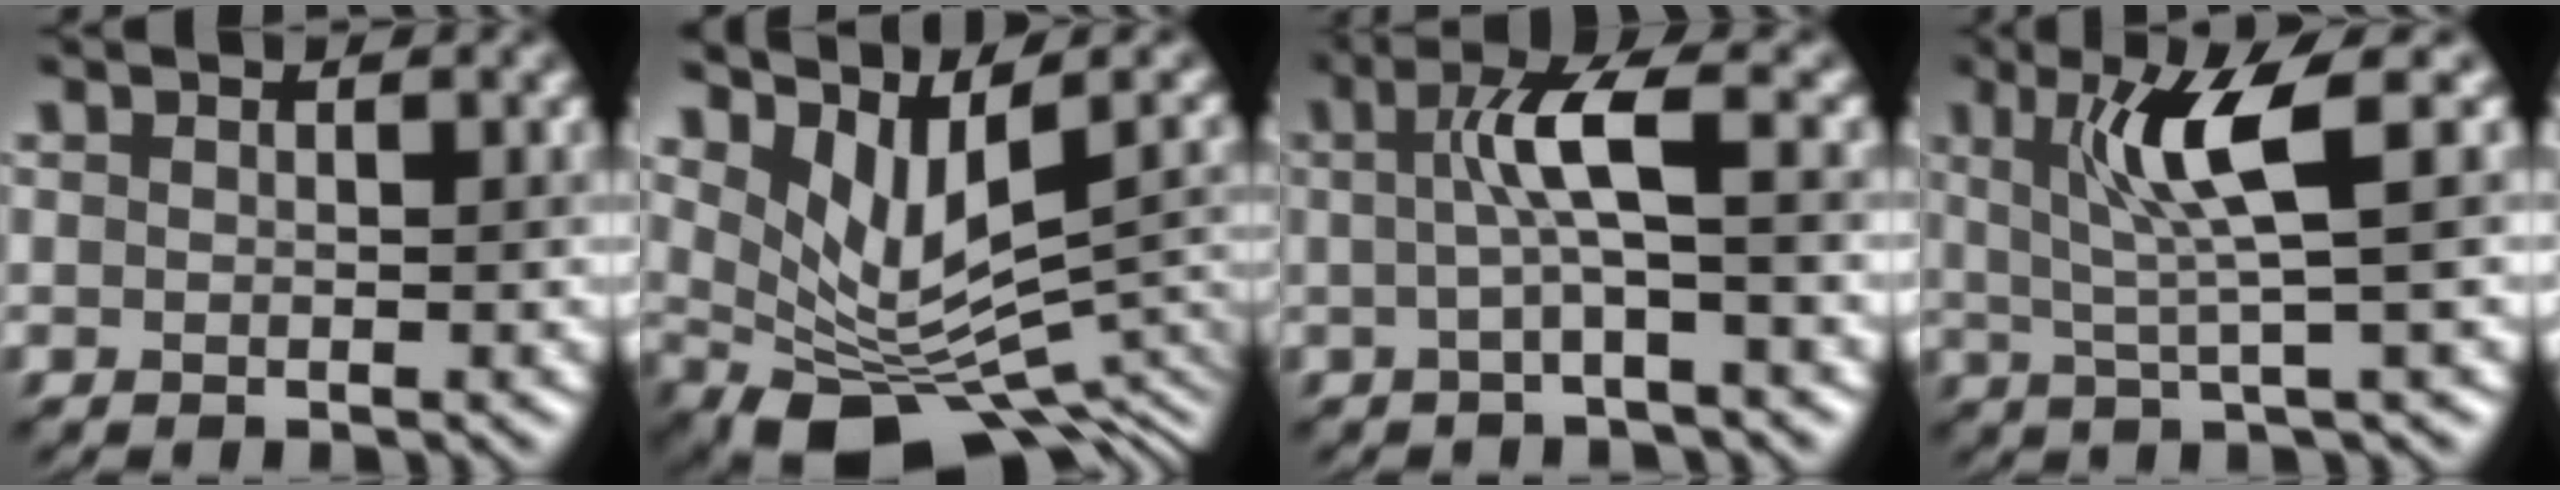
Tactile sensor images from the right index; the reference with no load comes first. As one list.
[{"total": 8.4, "force": [1.5, 4.6, 6.8], "torque": [-0.124, -0.023, 0.056]}, {"total": 3.5, "force": [0.2, 0.4, 3.4], "torque": [-0.073, 0.005, 0.003]}, {"total": 5.3, "force": [1.7, 0.6, 5.0], "torque": [-0.100, 0.001, 0.035]}]